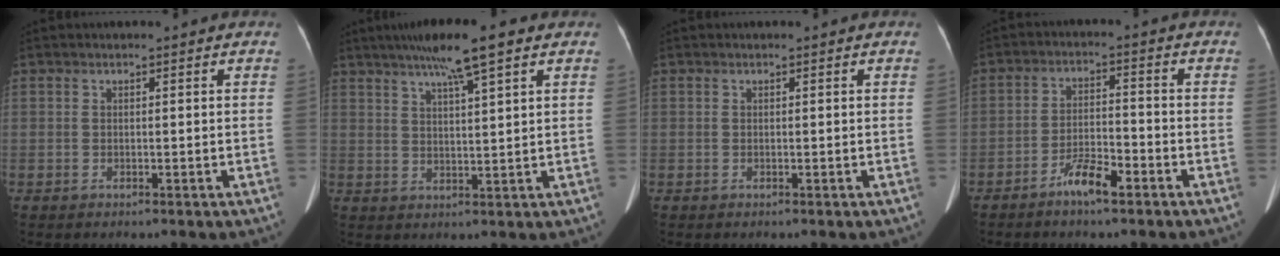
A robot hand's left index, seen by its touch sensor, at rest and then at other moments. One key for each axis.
{"total": 8.6, "fx": 5.6, "fy": 0.1, "fz": 6.5, "tx": -0.106, "ty": 0.020, "tz": 0.089}
{"total": 0.0}
{"total": 5.1, "fx": -3.6, "fy": 1.0, "fz": 3.4, "tx": -0.068, "ty": 0.003, "tz": -0.067}